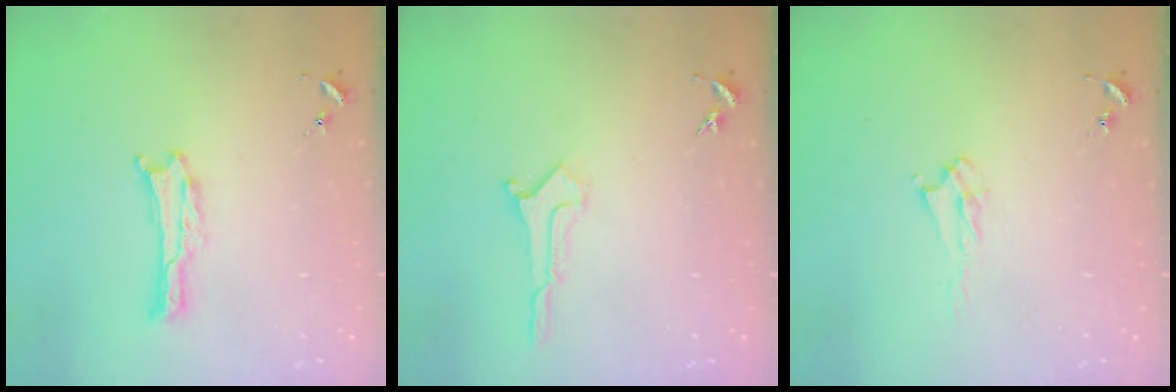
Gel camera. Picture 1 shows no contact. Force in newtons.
{"total": 0.6, "press": 0.6, "slide": 0.1}
{"total": 2.2, "press": 2.2, "slide": 0.4}